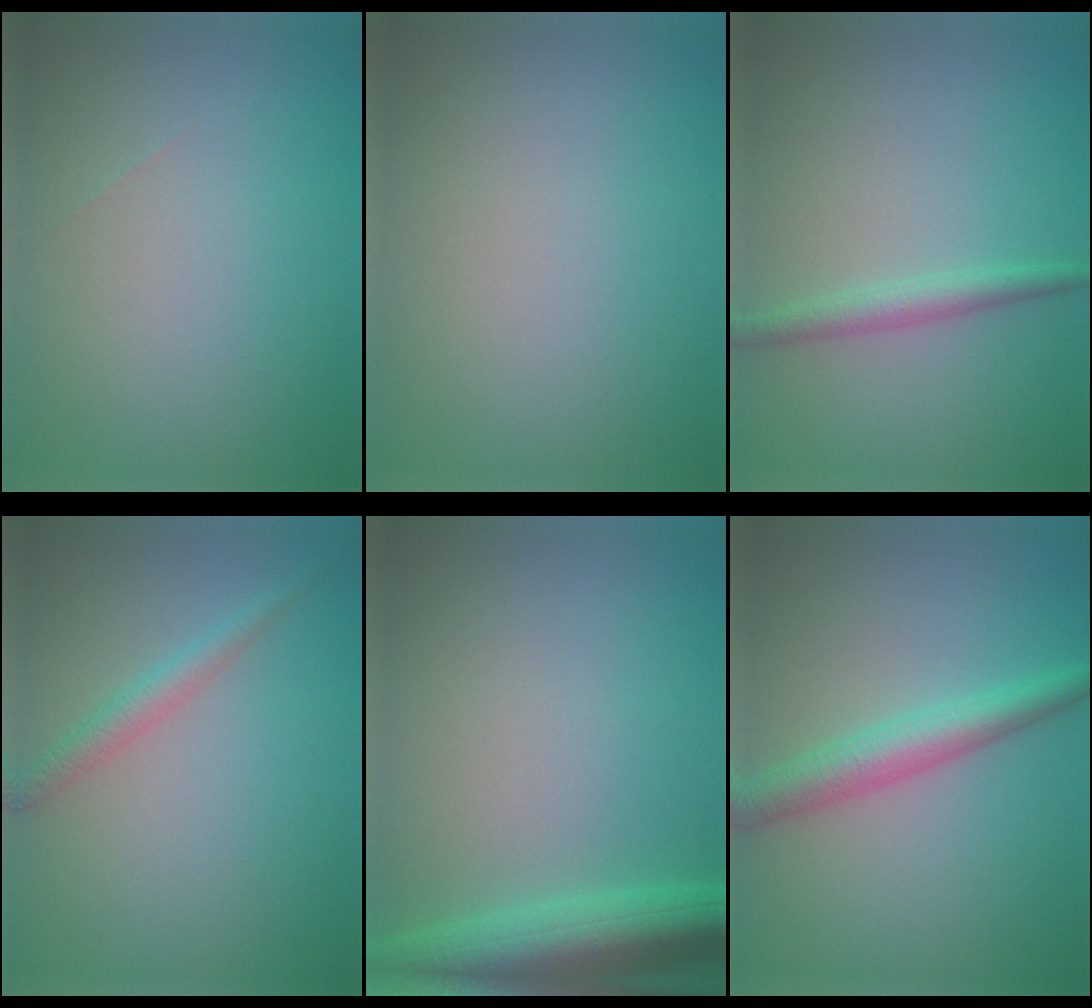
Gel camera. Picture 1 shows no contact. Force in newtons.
{"total": 0.0}
{"total": 2.0, "press": 2.0, "slide": 0.1}
{"total": 1.9, "press": 1.9, "slide": 0.1}
{"total": 6.6, "press": 6.6, "slide": 0.3}
{"total": 4.0, "press": 4.0, "slide": 0.1}